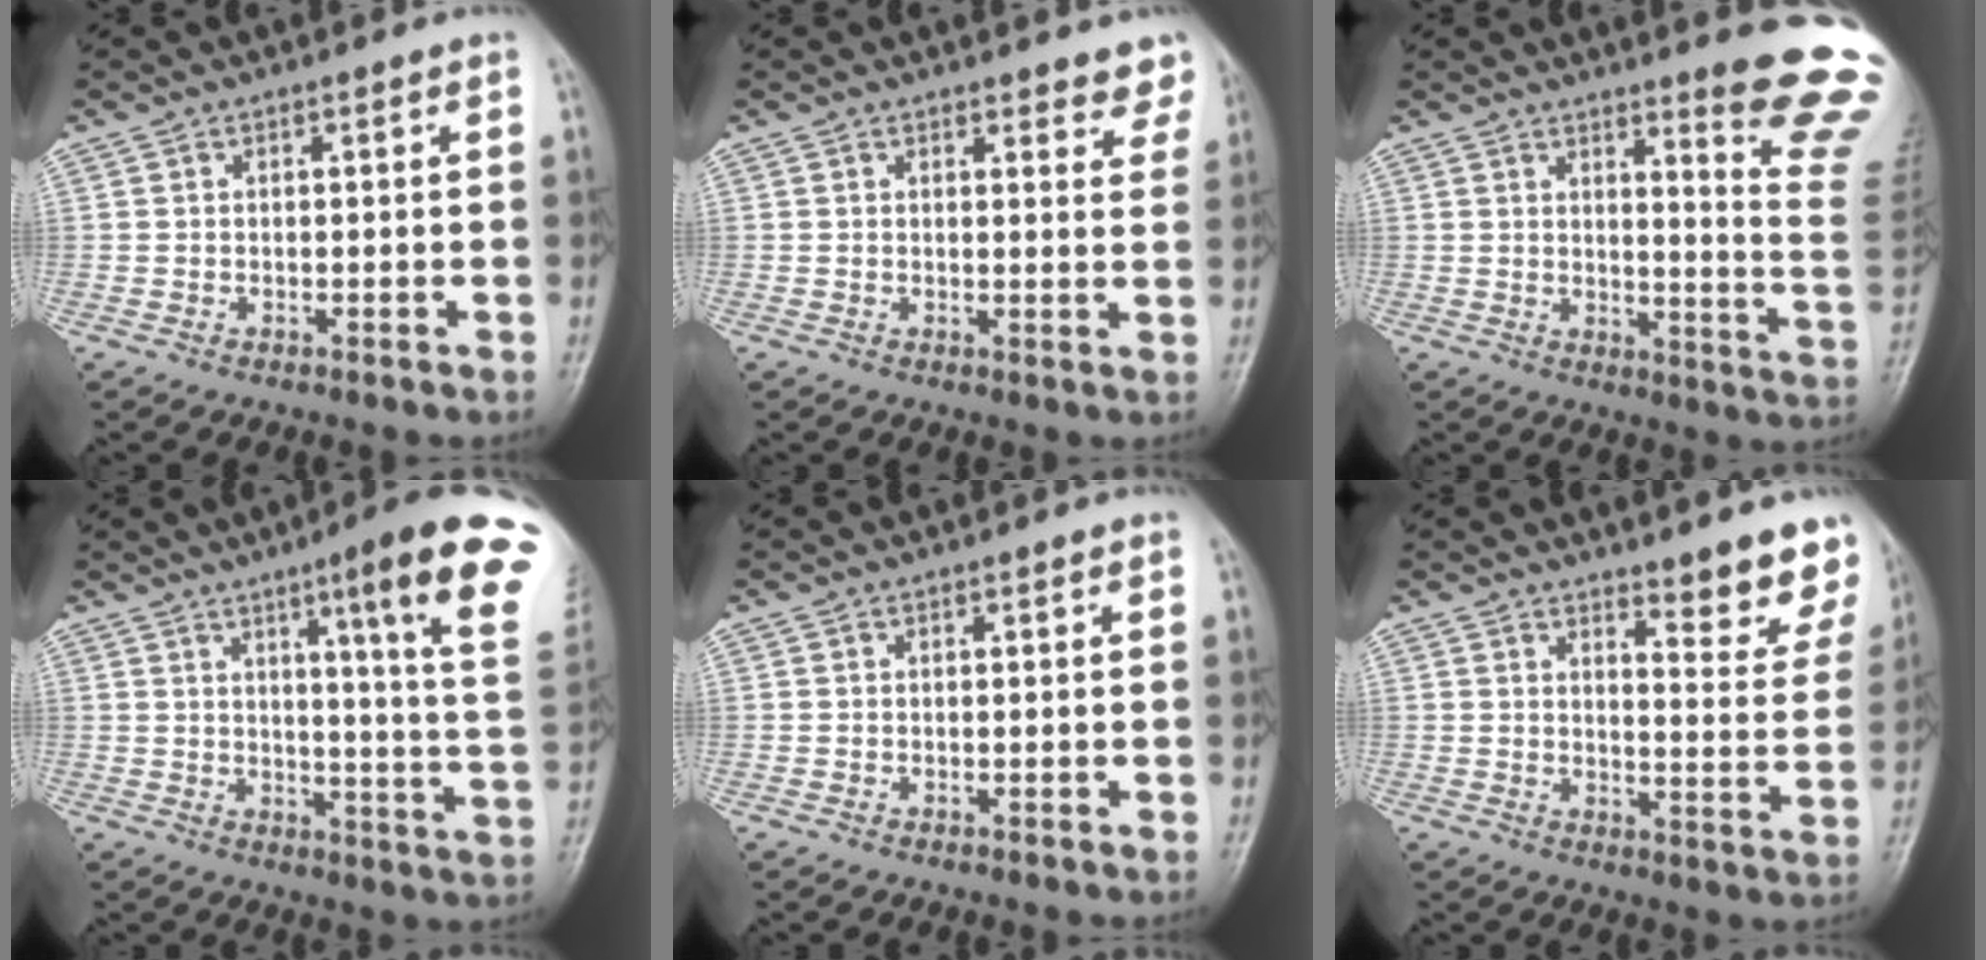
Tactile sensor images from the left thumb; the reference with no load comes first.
{"total": 5.3, "force": [4.8, 1.7, 1.5], "torque": [0.015, -0.025, 0.039]}
{"total": 14.7, "force": [11.4, 0.7, 9.3], "torque": [-0.094, -0.120, 0.134]}
{"total": 17.2, "force": [8.8, 1.1, 14.7], "torque": [-0.174, -0.042, 0.101]}
{"total": 0.0}
{"total": 9.4, "force": [7.9, 2.1, 4.7], "torque": [-0.027, -0.061, 0.091]}